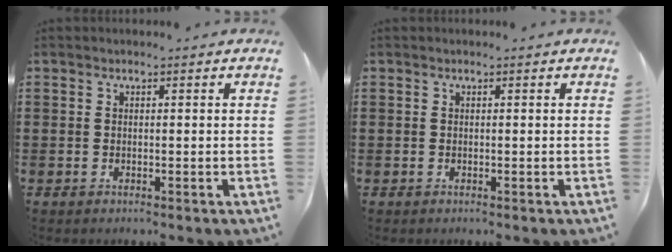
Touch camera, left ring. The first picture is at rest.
{"total": 0.0}